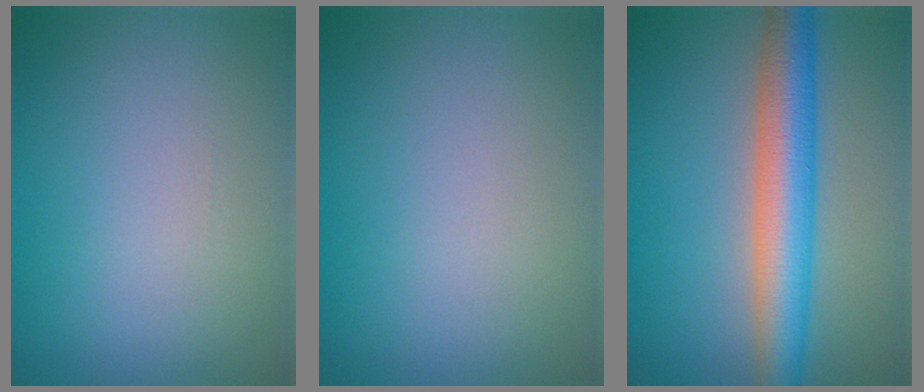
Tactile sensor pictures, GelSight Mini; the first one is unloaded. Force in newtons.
{"total": 0.0}
{"total": 6.8, "press": 6.8, "slide": 0.2}